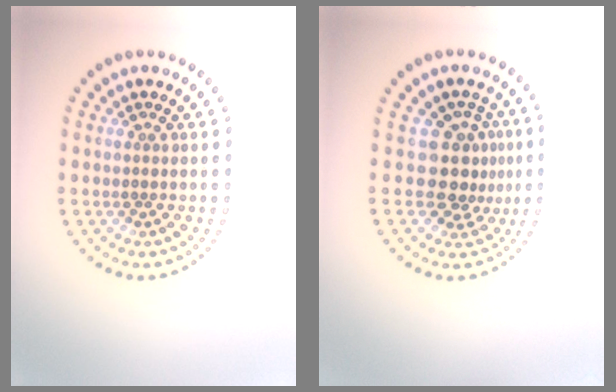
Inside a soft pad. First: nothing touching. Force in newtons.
{"total": 3.3, "press": 2.5, "slide": 2.1}